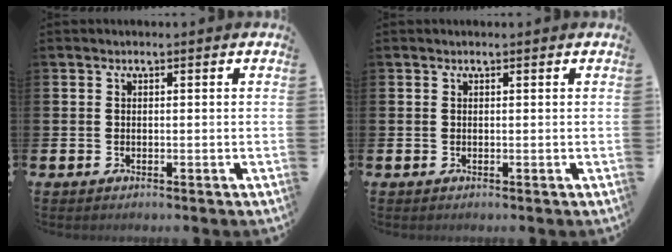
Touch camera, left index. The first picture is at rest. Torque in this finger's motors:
{"motor_torque": [0.04, -0.04, -0.16, -0.01]}